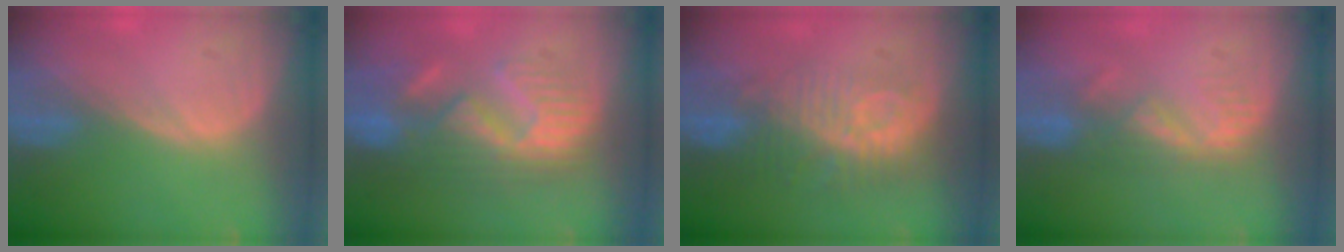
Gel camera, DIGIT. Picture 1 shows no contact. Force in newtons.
{"total": 11.0, "press": 9.8, "slide": 5.0}
{"total": 9.7, "press": 8.8, "slide": 4.0}
{"total": 4.3, "press": 4.0, "slide": 1.7}